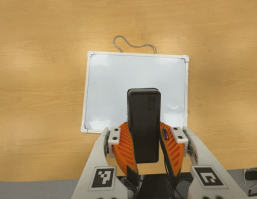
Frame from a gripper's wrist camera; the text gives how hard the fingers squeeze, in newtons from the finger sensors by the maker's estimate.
{"total": 10.3, "left": 8.5, "right": 12.0}